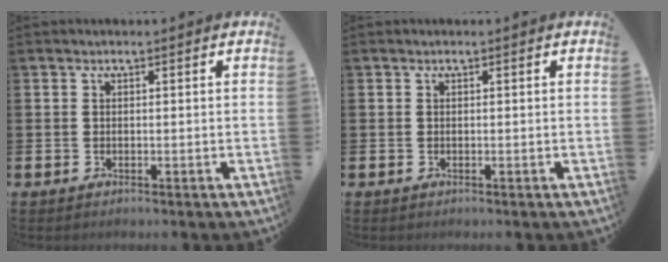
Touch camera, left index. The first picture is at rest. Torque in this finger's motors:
{"motor_torque": [0.00, 0.00, -0.03, -0.01]}